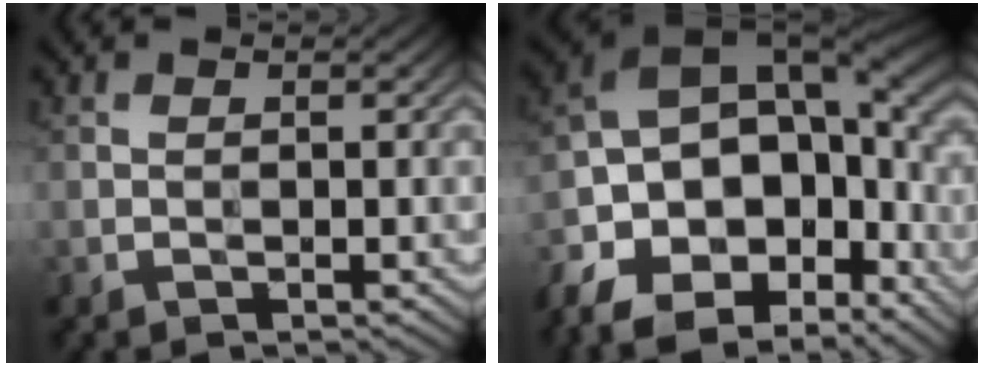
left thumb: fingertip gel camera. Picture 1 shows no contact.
{"total": 19.8, "force": [-7.9, 11.7, 13.8], "torque": [-0.293, -0.031, -0.112]}